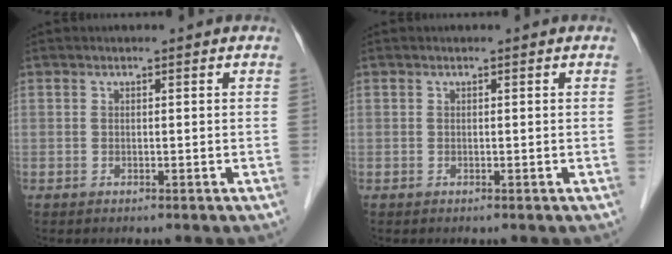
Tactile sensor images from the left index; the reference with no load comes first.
{"total": 0.0}